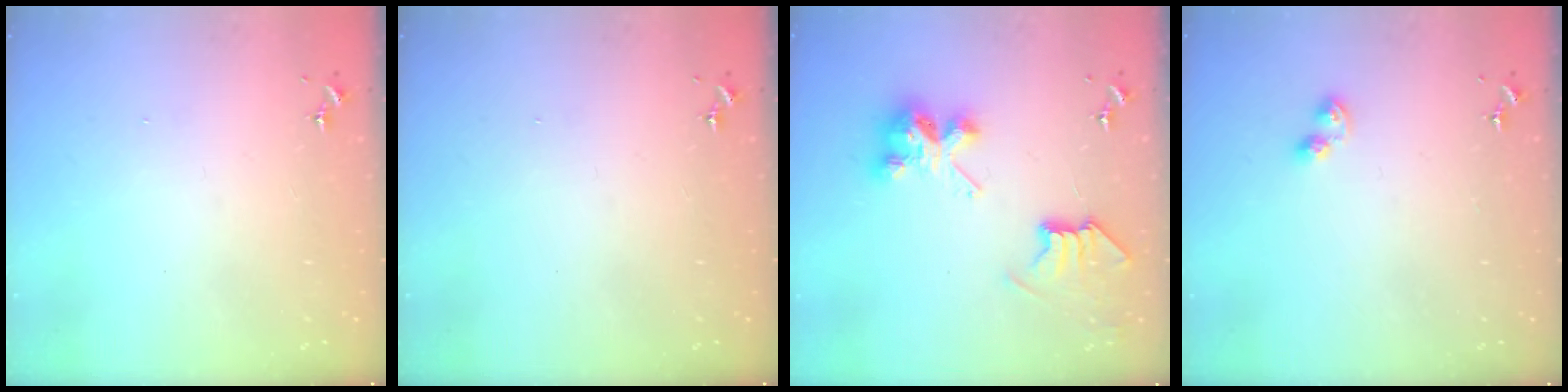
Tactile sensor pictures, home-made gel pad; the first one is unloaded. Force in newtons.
{"total": 0.0}
{"total": 8.5, "press": 8.5, "slide": 0.1}
{"total": 4.3, "press": 4.3, "slide": 0.3}